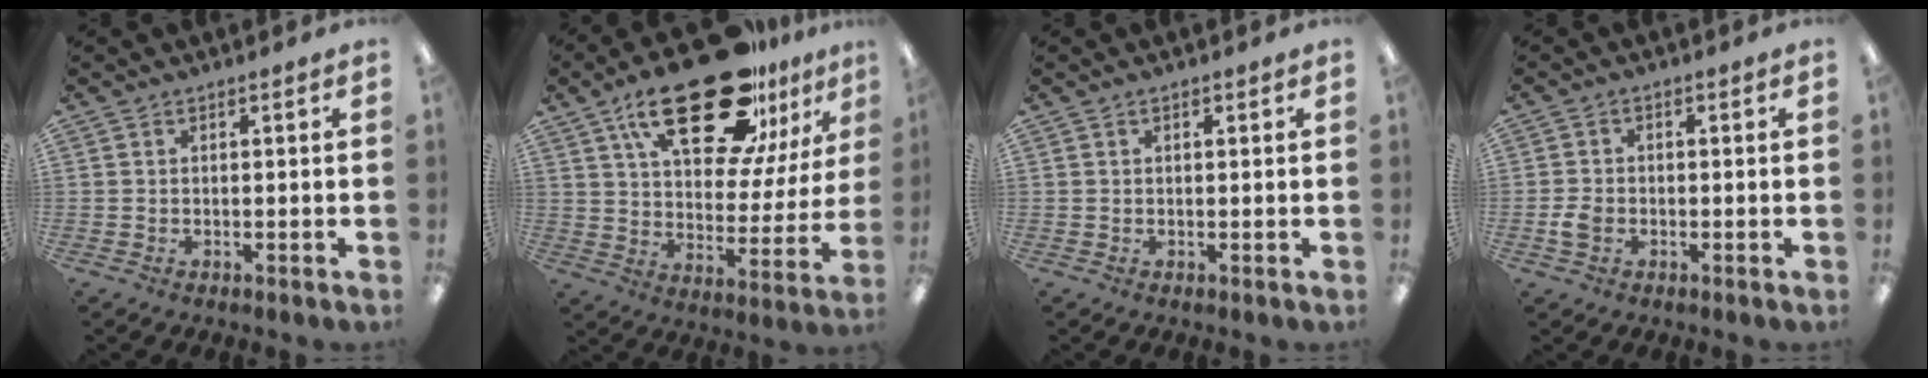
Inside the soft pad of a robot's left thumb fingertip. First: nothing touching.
{"total": 27.1, "force": [17.7, 11.1, 17.3], "torque": [-0.267, -0.098, 0.296]}
{"total": 0.7, "force": [0.3, 0.3, 0.4], "torque": [-0.009, 0.002, 0.006]}
{"total": 3.1, "force": [-1.2, 2.3, 1.7], "torque": [-0.036, 0.005, -0.022]}